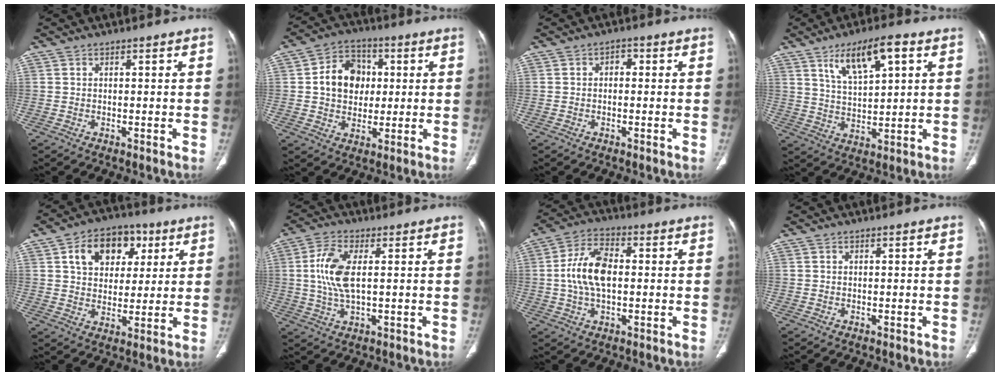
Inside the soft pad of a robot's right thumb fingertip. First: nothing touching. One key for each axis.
{"total": 11.1, "fx": 1.4, "fy": 8.9, "fz": 6.5, "tx": -0.073, "ty": 0.010, "tz": 0.017}
{"total": 1.6, "fx": 0.0, "fy": 1.2, "fz": 1.1, "tx": -0.003, "ty": 0.008, "tz": -0.008}
{"total": 10.9, "fx": 5.3, "fy": 3.8, "fz": 8.7, "tx": -0.137, "ty": -0.017, "tz": 0.097}
{"total": 13.0, "fx": 4.9, "fy": 9.3, "fz": 7.7, "tx": -0.082, "ty": 0.000, "tz": 0.077}
{"total": 8.6, "fx": 1.1, "fy": 3.6, "fz": 7.8, "tx": -0.178, "ty": 0.000, "tz": 0.023}
{"total": 10.6, "fx": 0.3, "fy": 5.9, "fz": 8.8, "tx": -0.173, "ty": 0.016, "tz": 0.002}
{"total": 0.0}